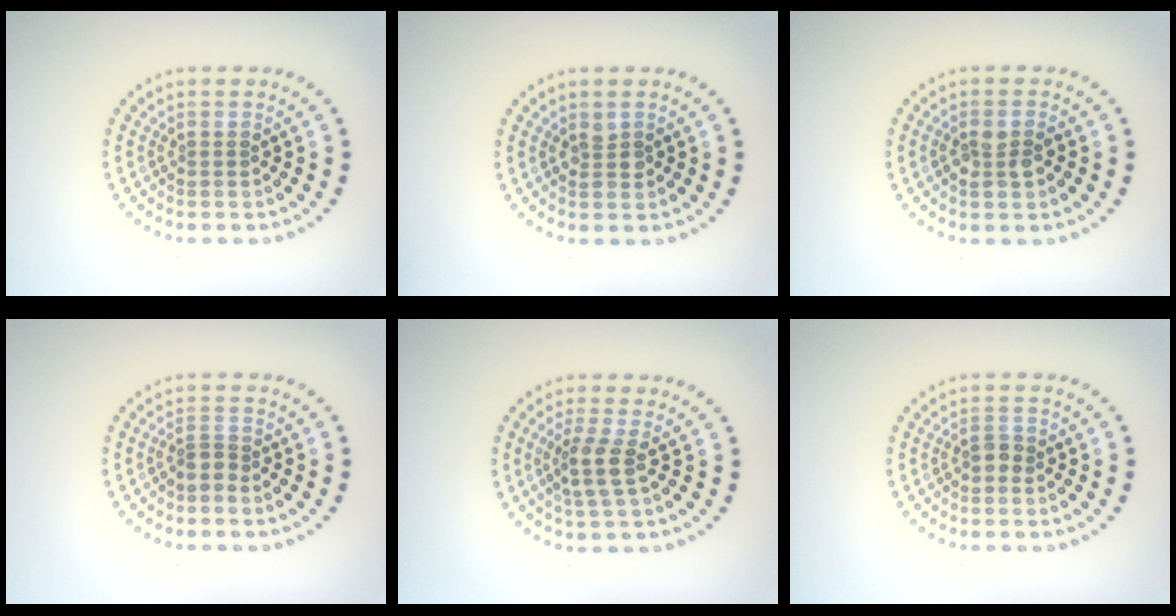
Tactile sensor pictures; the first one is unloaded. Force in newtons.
{"total": 1.1, "press": 1.0, "slide": 0.2}
{"total": 1.9, "press": 1.9, "slide": 0.5}
{"total": 1.3, "press": 0.8, "slide": 1.1}
{"total": 2.4, "press": 1.8, "slide": 1.5}
{"total": 1.2, "press": 1.2, "slide": 0.3}